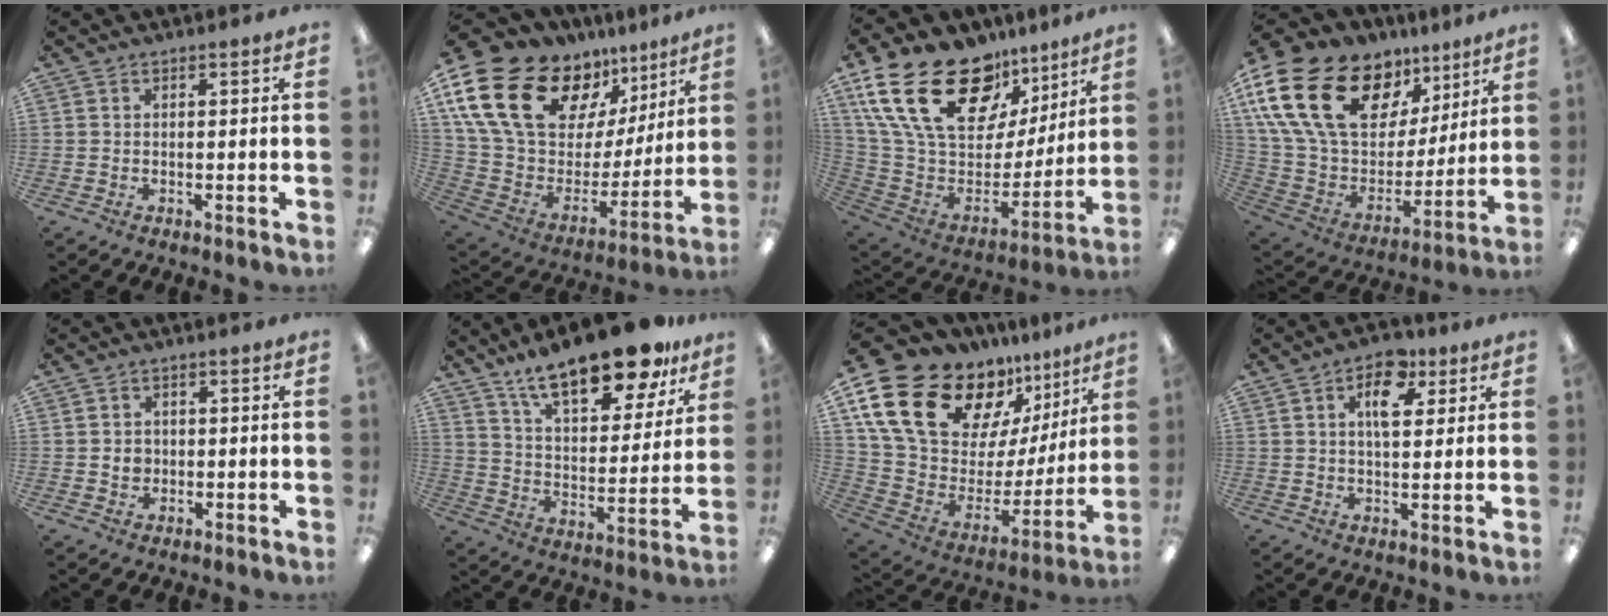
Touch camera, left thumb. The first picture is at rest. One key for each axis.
{"total": 23.1, "fx": 13.5, "fy": 12.8, "fz": 13.7, "tx": -0.291, "ty": -0.083, "tz": 0.255}
{"total": 27.8, "fx": 14.8, "fy": 15.5, "fz": 17.7, "tx": -0.332, "ty": -0.078, "tz": 0.282}
{"total": 25.3, "fx": 12.6, "fy": 15.2, "fz": 15.9, "tx": -0.322, "ty": -0.058, "tz": 0.241}
{"total": 2.5, "fx": -0.1, "fy": 2.3, "fz": 1.0, "tx": -0.013, "ty": 0.001, "tz": -0.006}
{"total": 20.8, "fx": 15.8, "fy": 7.3, "fz": 11.5, "tx": -0.183, "ty": -0.099, "tz": 0.269}
{"total": 22.5, "fx": 14.4, "fy": 12.3, "fz": 12.2, "tx": -0.229, "ty": -0.101, "tz": 0.274}
{"total": 9.8, "fx": 4.2, "fy": 5.4, "fz": 7.0, "tx": -0.090, "ty": -0.010, "tz": 0.067}